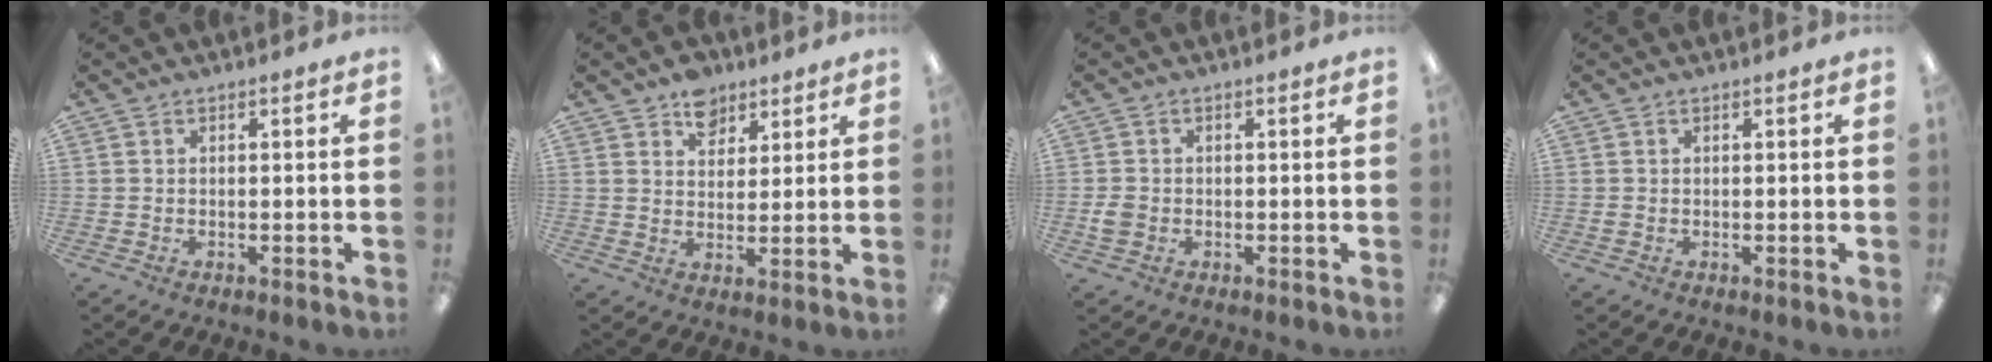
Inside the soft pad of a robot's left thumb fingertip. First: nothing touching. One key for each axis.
{"total": 7.2, "fx": 5.0, "fy": 4.8, "fz": 2.1, "tx": -0.022, "ty": -0.019, "tz": 0.088}
{"total": 3.0, "fx": -0.6, "fy": 2.4, "fz": 1.6, "tx": -0.017, "ty": 0.005, "tz": -0.013}
{"total": 0.9, "fx": 0.1, "fy": 0.8, "fz": 0.5, "tx": -0.010, "ty": 0.006, "tz": -0.001}